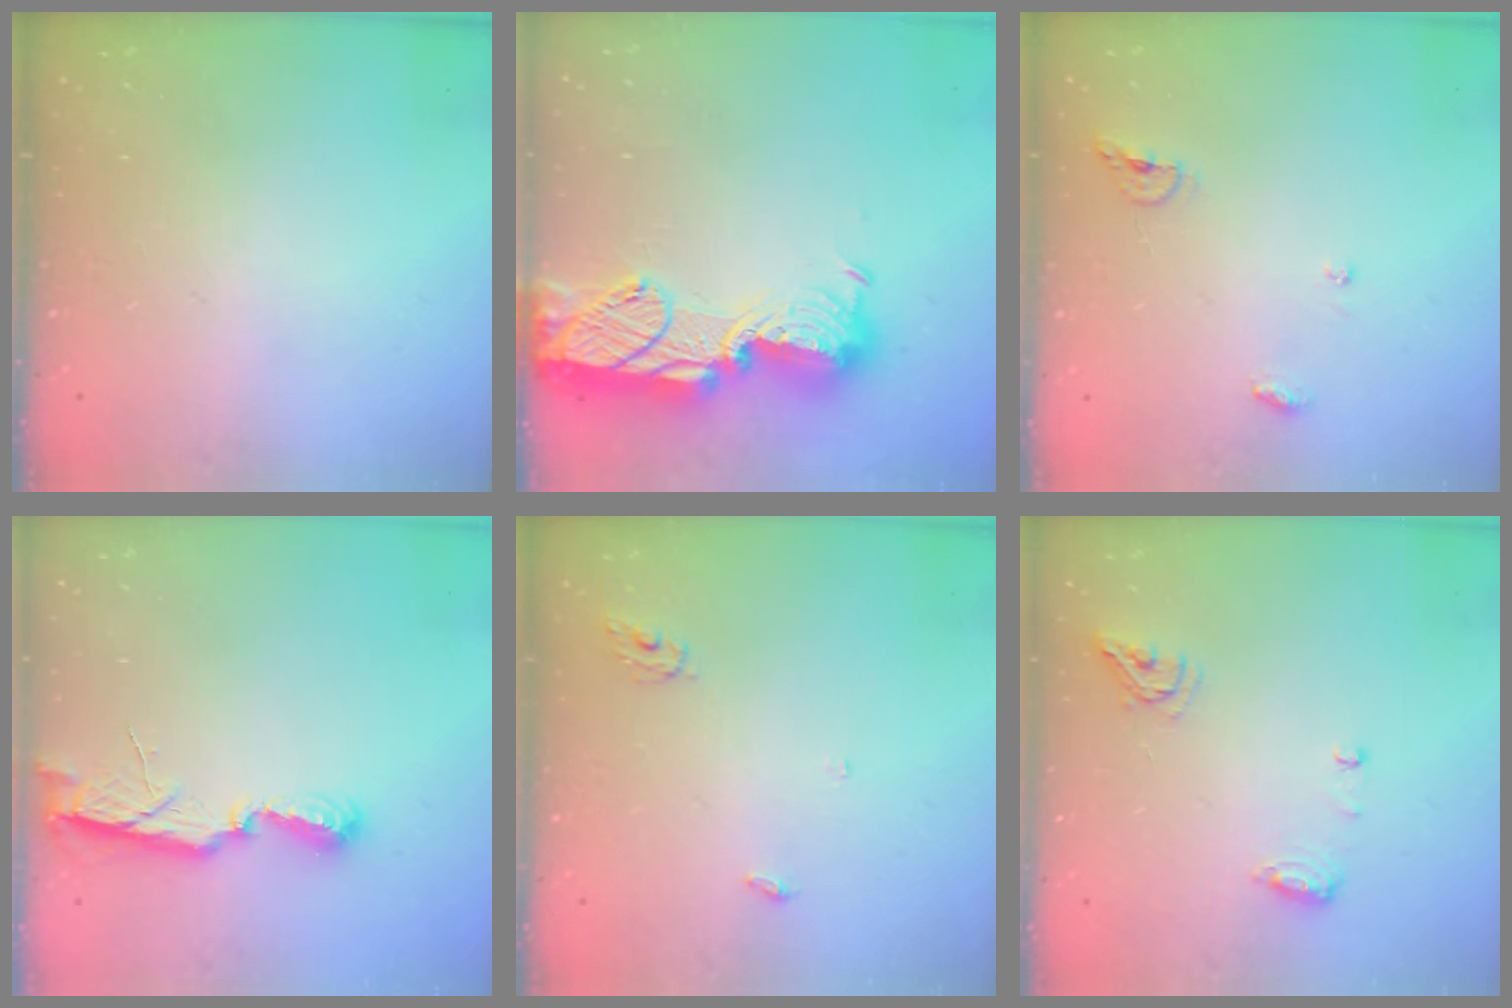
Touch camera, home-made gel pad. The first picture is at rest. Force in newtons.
{"total": 19.3, "press": 19.2, "slide": 1.1}
{"total": 6.8, "press": 6.7, "slide": 0.6}
{"total": 7.0, "press": 7.0, "slide": 0.5}
{"total": 4.0, "press": 4.0, "slide": 0.3}
{"total": 7.4, "press": 7.4, "slide": 1.0}